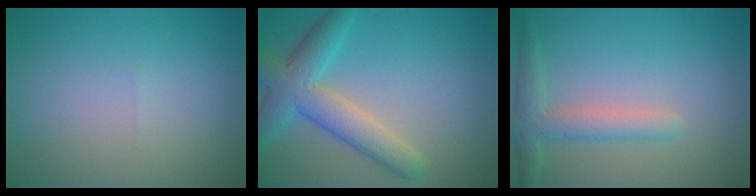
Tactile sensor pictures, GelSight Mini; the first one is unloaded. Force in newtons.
{"total": 5.6, "press": 5.6, "slide": 0.4}
{"total": 3.0, "press": 3.0, "slide": 0.2}